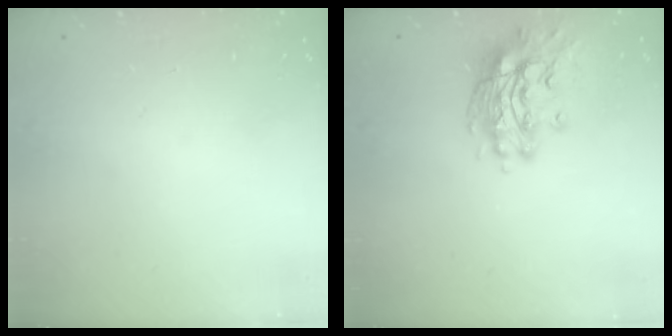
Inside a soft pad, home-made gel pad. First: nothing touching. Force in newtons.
{"total": 13.6, "press": 13.5, "slide": 1.1}